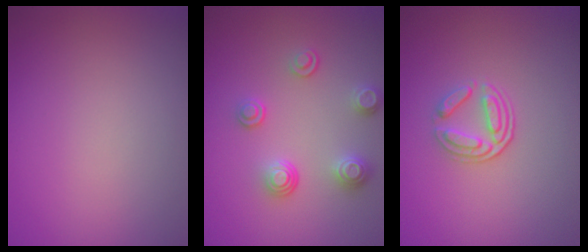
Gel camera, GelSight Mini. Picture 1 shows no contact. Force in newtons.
{"total": 2.9, "press": 2.6, "slide": 1.4}
{"total": 2.4, "press": 1.9, "slide": 1.5}